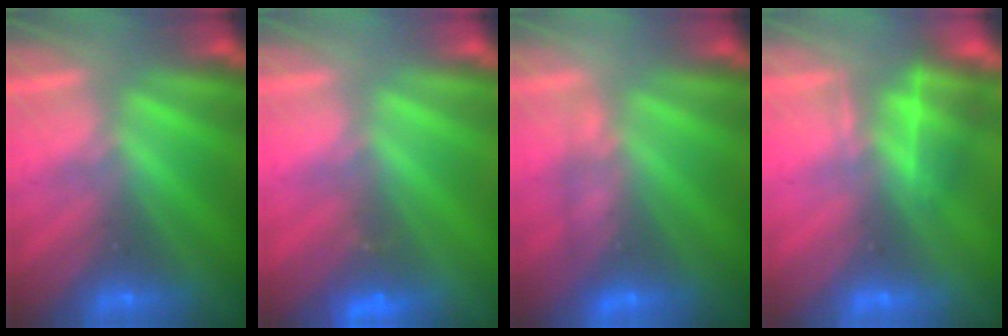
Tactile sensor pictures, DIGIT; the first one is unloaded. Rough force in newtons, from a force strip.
{"total": 4.6}
{"total": 4.4}
{"total": 4.6}